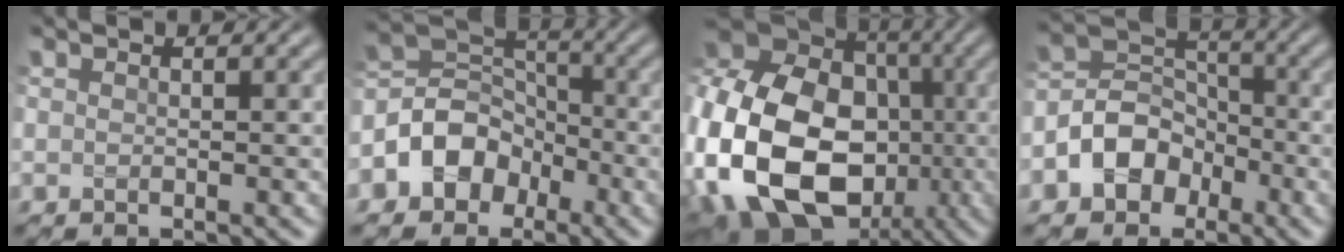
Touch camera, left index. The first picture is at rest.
{"total": 5.7, "force": [-2.8, 4.4, 2.3], "torque": [-0.027, 0.009, -0.065]}
{"total": 22.3, "force": [-4.8, 17.1, 13.5], "torque": [-0.292, -0.008, -0.115]}
{"total": 5.2, "force": [-2.6, 3.9, 2.2], "torque": [-0.029, 0.005, -0.057]}